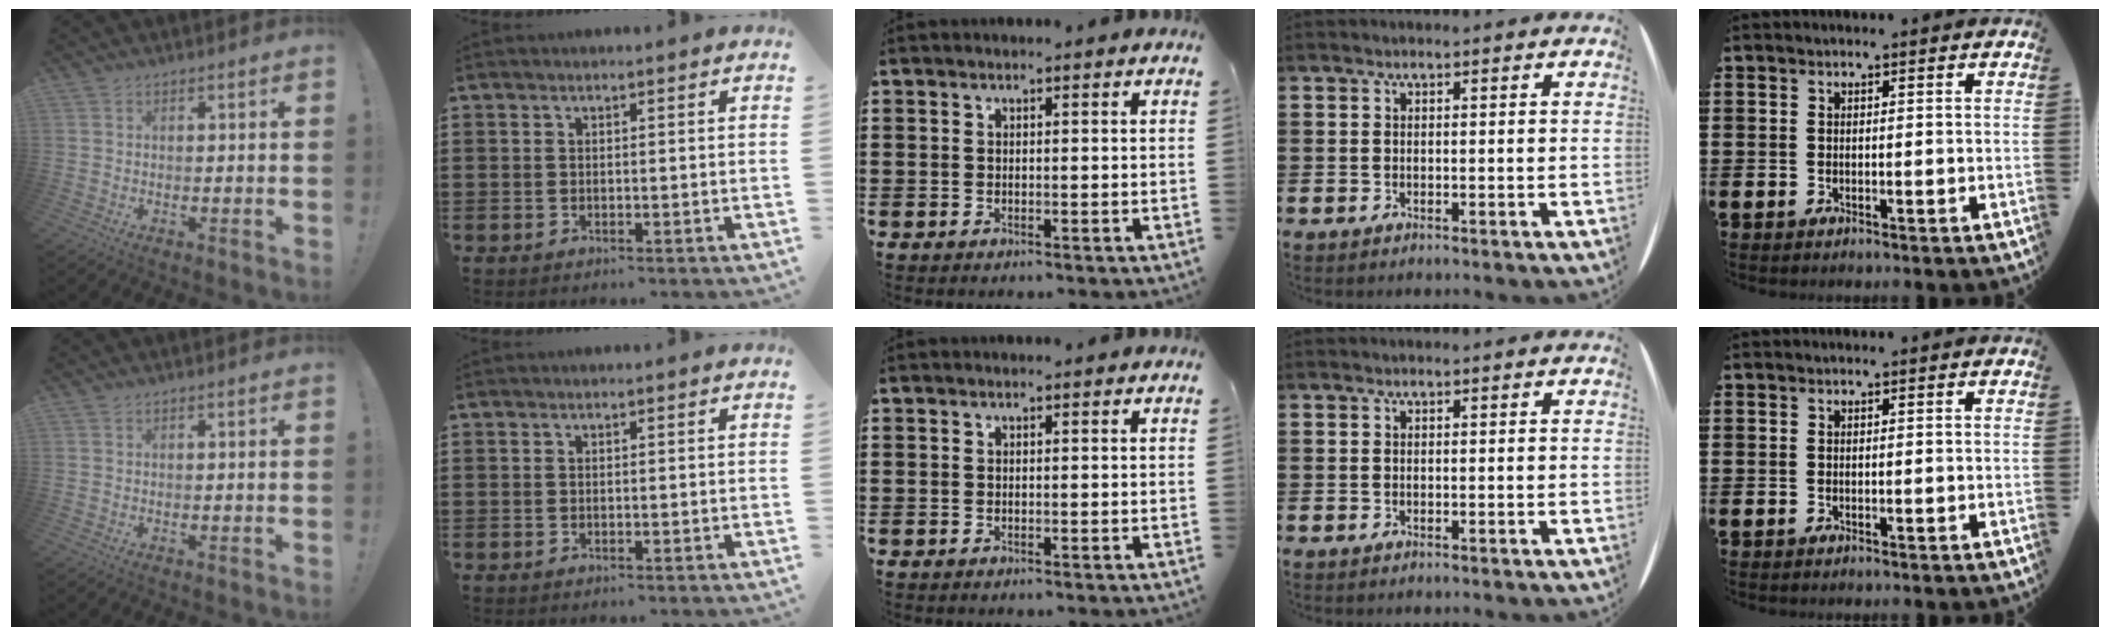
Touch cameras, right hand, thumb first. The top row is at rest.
{}